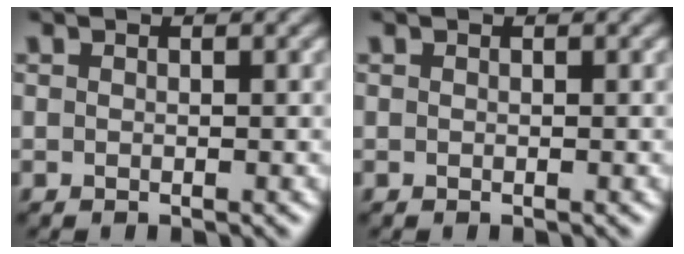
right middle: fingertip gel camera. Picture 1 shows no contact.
{"total": 0.0}